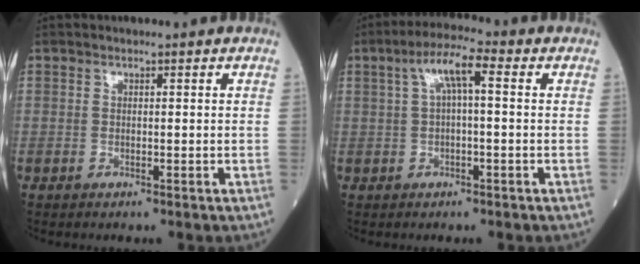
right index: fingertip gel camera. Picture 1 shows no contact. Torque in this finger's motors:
{"motor_torque": [0.77, 0.14, 0.14, 0.07]}